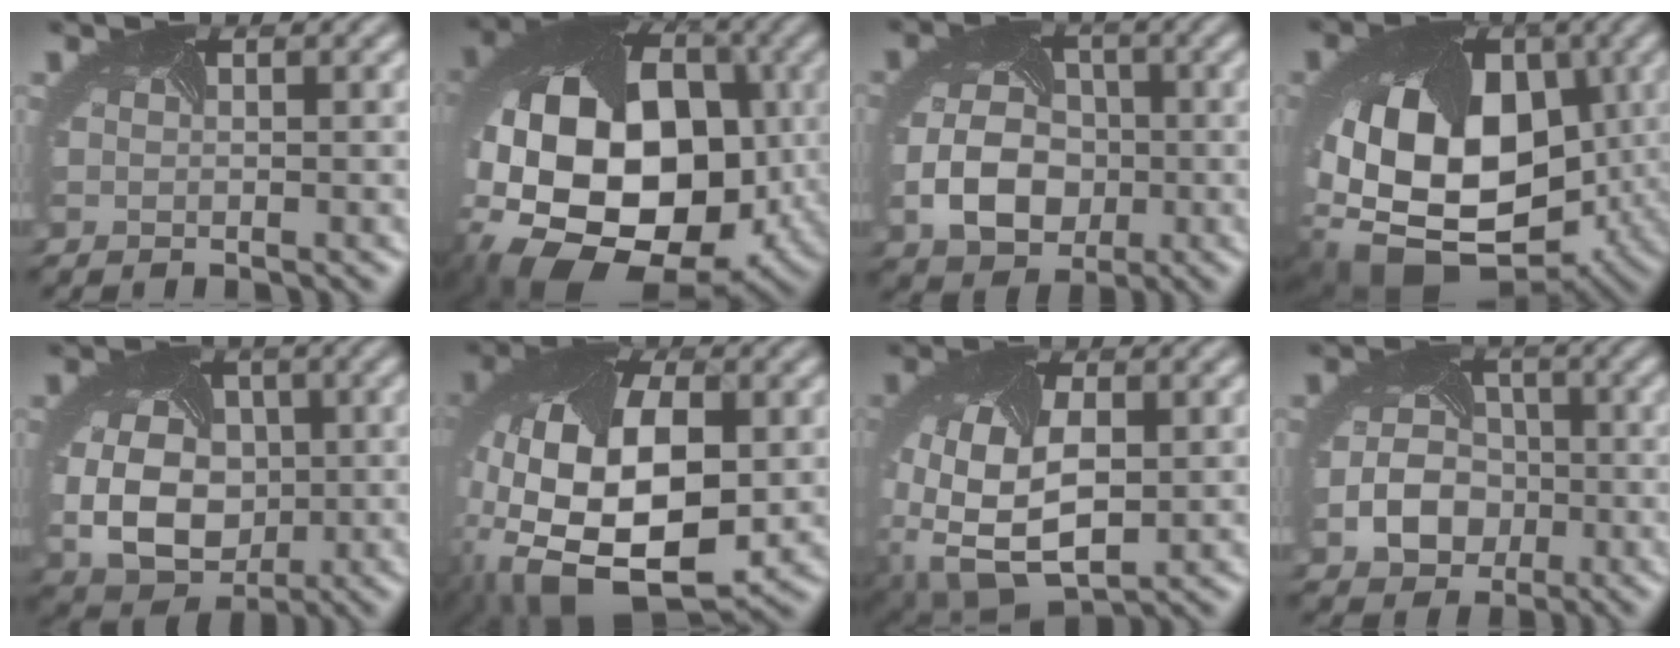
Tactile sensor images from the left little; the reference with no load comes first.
{"total": 20.3, "force": [-2.9, 14.9, 13.5], "torque": [-0.270, -0.056, -0.027]}
{"total": 5.5, "force": [-1.4, 4.3, 3.2], "torque": [-0.074, -0.009, -0.019]}
{"total": 17.2, "force": [-1.1, 12.1, 12.2], "torque": [-0.221, -0.037, 0.006]}
{"total": 8.4, "force": [-0.3, 6.5, 5.4], "torque": [-0.113, -0.021, 0.010]}
{"total": 15.2, "force": [-2.2, 9.2, 11.9], "torque": [-0.255, -0.028, -0.024]}
{"total": 10.4, "force": [-1.6, 6.8, 7.7], "torque": [-0.191, -0.029, -0.018]}
{"total": 4.3, "force": [-1.5, 3.5, 2.0], "torque": [-0.046, -0.007, -0.021]}